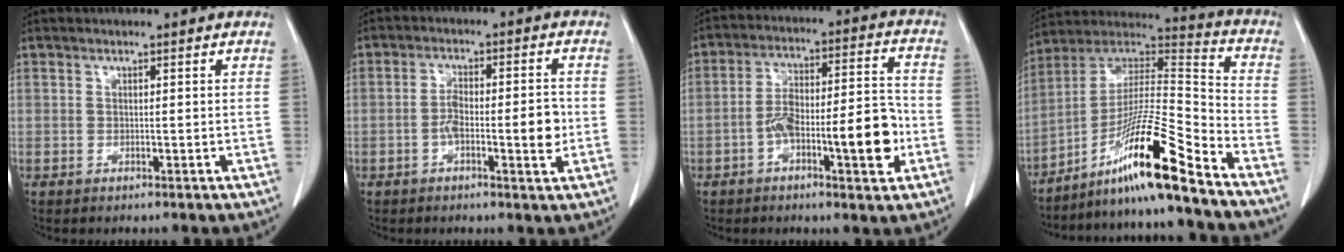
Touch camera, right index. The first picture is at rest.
{"total": 7.0, "force": [-1.4, 1.8, 6.6], "torque": [-0.107, 0.010, -0.024]}
{"total": 12.8, "force": [-4.1, 3.0, 11.7], "torque": [-0.185, 0.029, -0.061]}
{"total": 16.3, "force": [-11.1, -1.0, 11.9], "torque": [-0.220, 0.009, -0.197]}